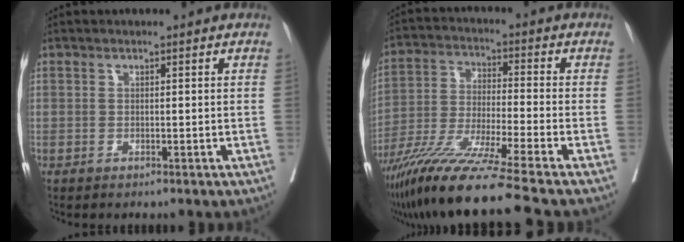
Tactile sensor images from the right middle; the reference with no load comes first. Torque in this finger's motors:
{"motor_torque": [1.11, -1.03, 0.36, 0.21]}